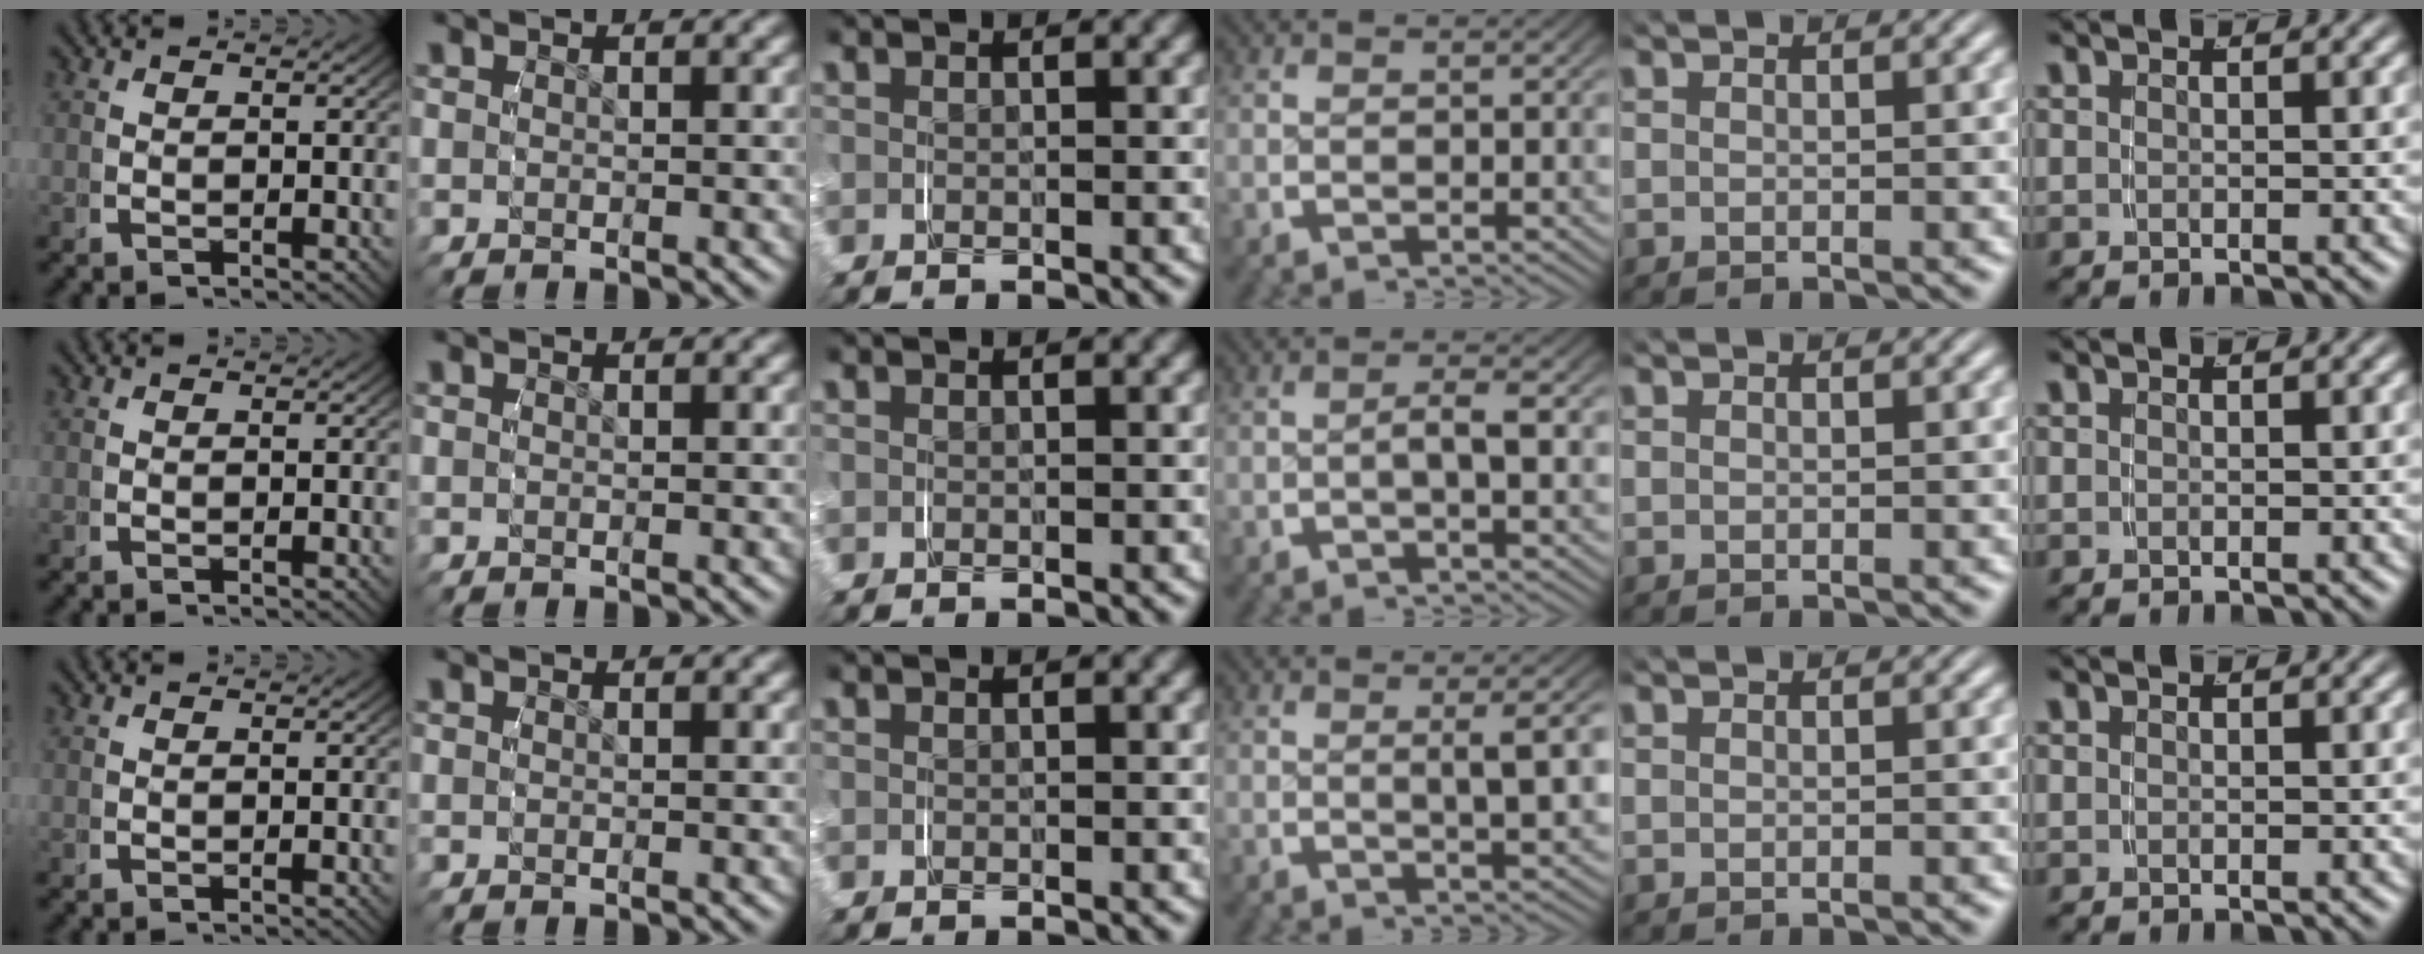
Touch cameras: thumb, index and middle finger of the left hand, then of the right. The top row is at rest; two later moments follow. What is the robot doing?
{"motion": "grasp_and_lifting", "object": "map"}